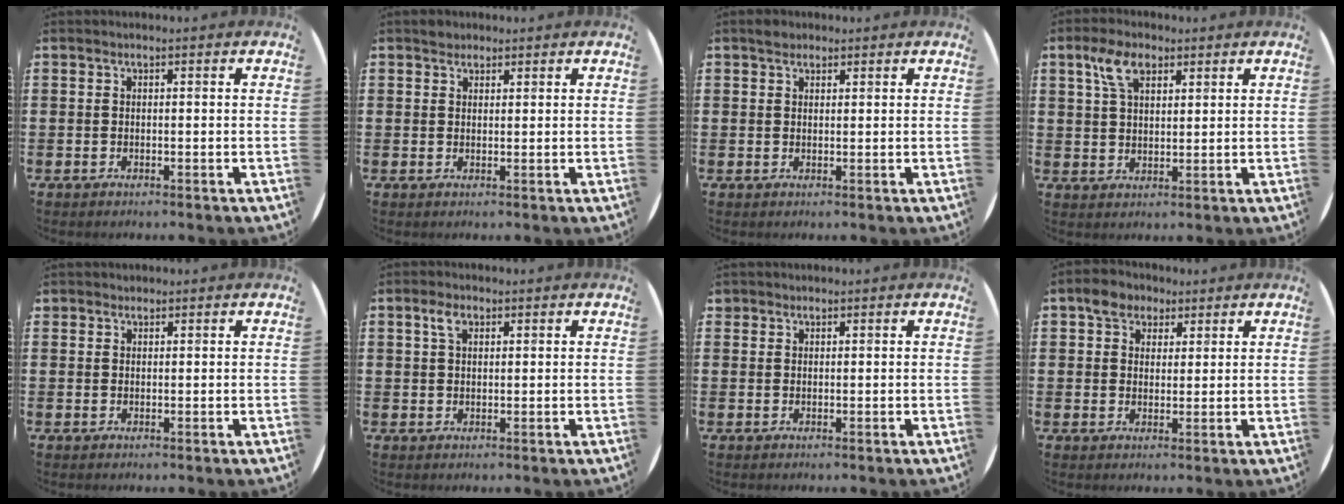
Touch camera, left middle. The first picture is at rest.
{"total": 1.5, "force": [1.4, 0.7, 0.0], "torque": [0.006, 0.000, 0.025]}
{"total": 1.4, "force": [1.2, 0.7, 0.1], "torque": [0.004, 0.000, 0.023]}
{"total": 5.4, "force": [3.2, 2.8, 3.4], "torque": [-0.069, 0.008, 0.057]}
{"total": 0.9, "force": [0.8, 0.3, -0.1], "torque": [0.002, 0.003, 0.016]}
{"total": 2.6, "force": [1.5, 1.4, 1.6], "torque": [-0.028, 0.004, 0.026]}
{"total": 0.9, "force": [0.8, 0.4, -0.1], "torque": [-0.001, 0.002, 0.016]}
{"total": 4.0, "force": [2.9, 2.8, 0.7], "torque": [-0.017, 0.012, 0.052]}